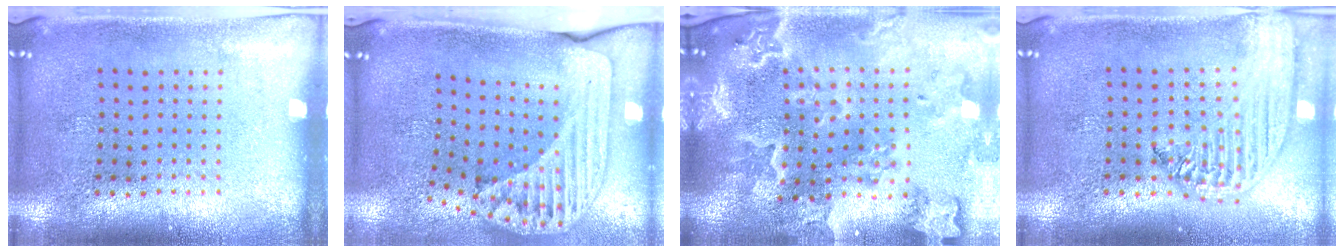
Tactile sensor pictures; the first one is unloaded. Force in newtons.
{"total": 2.4, "press": 1.7, "slide": 1.7}
{"total": 4.3, "press": 3.6, "slide": 2.4}
{"total": 2.6, "press": 2.1, "slide": 1.4}